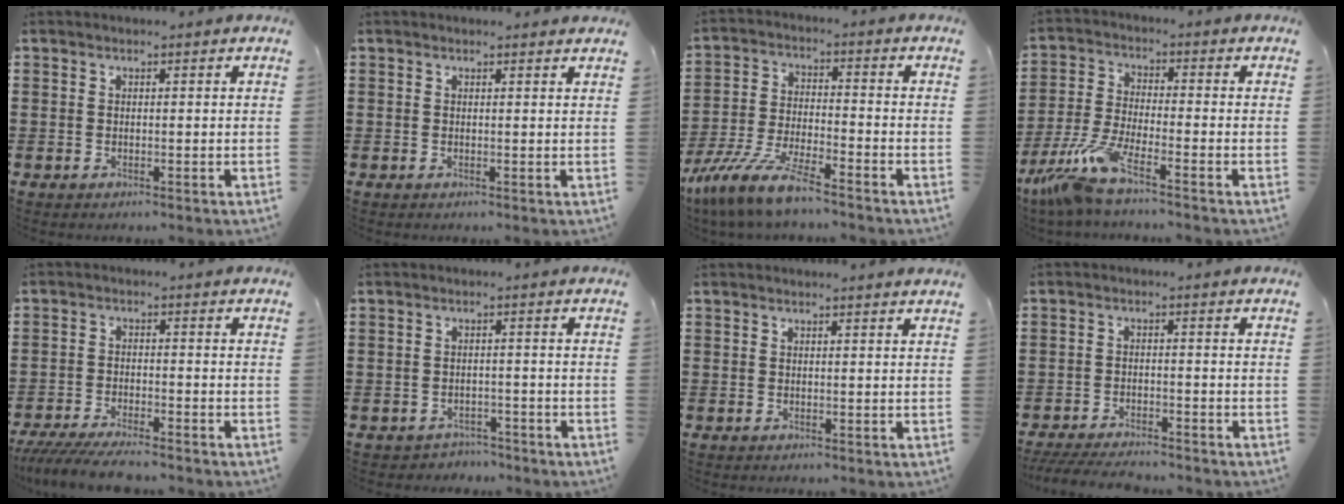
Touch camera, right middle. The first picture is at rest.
{"total": 0.5, "force": [0.5, 0.1, 0.2], "torque": [0.002, -0.002, 0.008]}
{"total": 8.9, "force": [-7.8, 0.2, 4.2], "torque": [-0.100, -0.004, -0.156]}
{"total": 7.6, "force": [-5.9, 0.6, 4.8], "torque": [-0.123, -0.020, -0.119]}
{"total": 5.3, "force": [-4.9, 0.3, 1.9], "torque": [-0.043, -0.011, -0.095]}
{"total": 1.9, "force": [-1.9, 0.5, -0.3], "torque": [-0.005, -0.001, -0.043]}
{"total": 0.6, "force": [0.5, 0.0, 0.1], "torque": [0.004, -0.004, 0.009]}
{"total": 4.1, "force": [-4.0, 0.4, 1.1], "torque": [-0.031, -0.007, -0.083]}